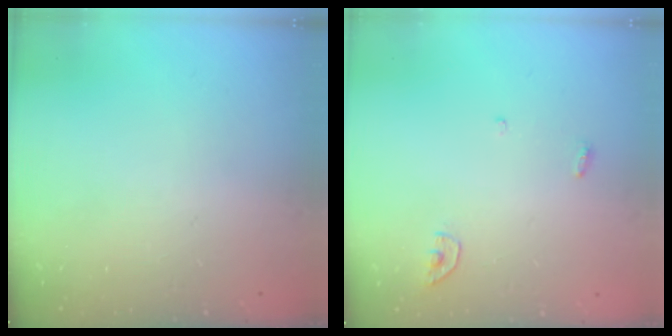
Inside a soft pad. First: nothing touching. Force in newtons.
{"total": 3.8, "press": 3.8, "slide": 0.3}